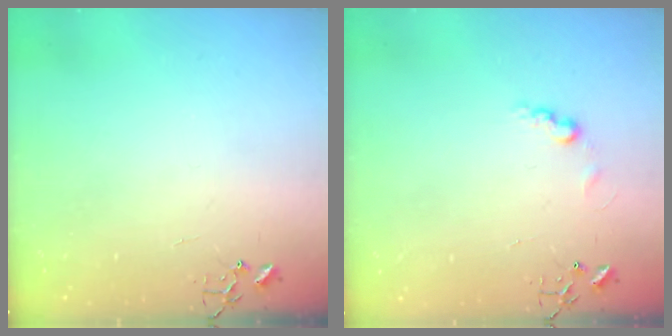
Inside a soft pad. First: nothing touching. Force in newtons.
{"total": 6.4, "press": 6.4, "slide": 0.5}